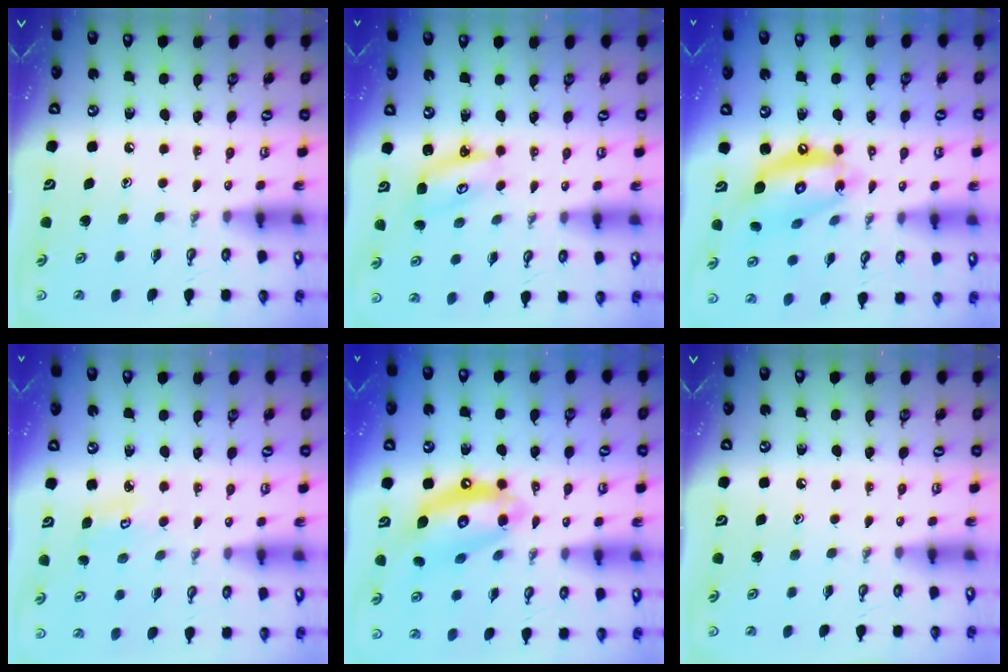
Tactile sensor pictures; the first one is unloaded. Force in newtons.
{"total": 3.6, "press": 3.6, "slide": 0.2}
{"total": 14.5, "press": 14.5, "slide": 1.2}
{"total": 4.2, "press": 4.1, "slide": 0.5}
{"total": 13.0, "press": 13.0, "slide": 1.2}
{"total": 0.0}